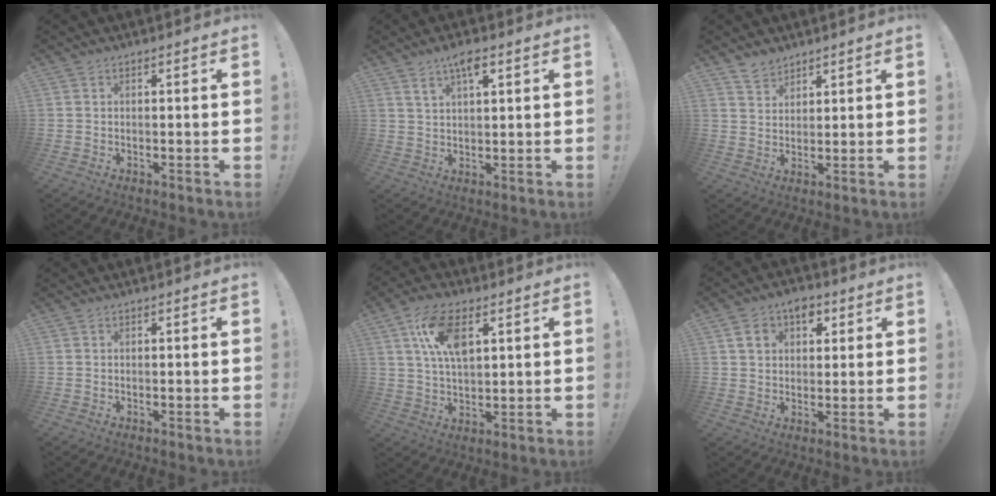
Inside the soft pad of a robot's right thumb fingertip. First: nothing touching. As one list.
[{"total": 5.8, "force": [3.4, 2.2, 4.1], "torque": [-0.068, -0.009, 0.057]}, {"total": 4.7, "force": [4.0, 2.4, 0.6], "torque": [-0.006, -0.026, 0.075]}, {"total": 0.0}, {"total": 12.7, "force": [5.0, 6.4, 9.8], "torque": [-0.177, 0.000, 0.091]}, {"total": 8.1, "force": [3.5, 6.2, 3.9], "torque": [-0.048, -0.005, 0.066]}]